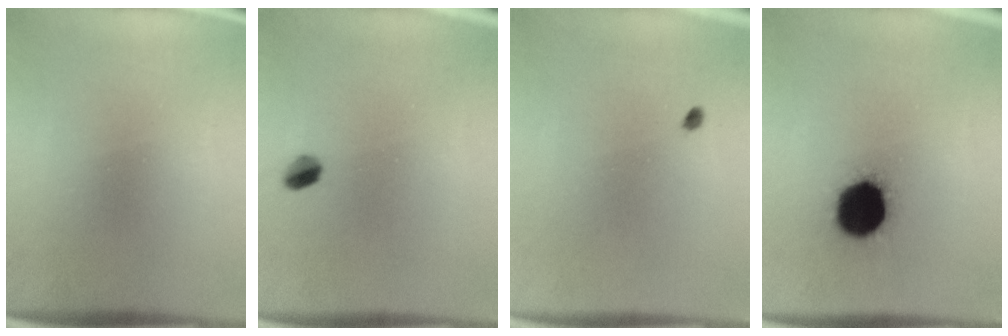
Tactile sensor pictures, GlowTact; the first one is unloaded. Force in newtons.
{"total": 2.7}
{"total": 1.6}
{"total": 15.2}